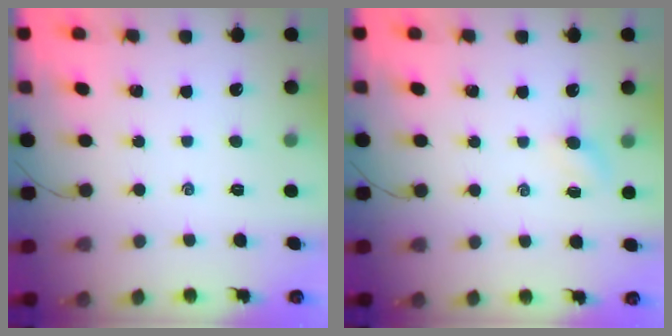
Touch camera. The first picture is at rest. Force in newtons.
{"total": 3.7, "press": 3.4, "slide": 1.3}